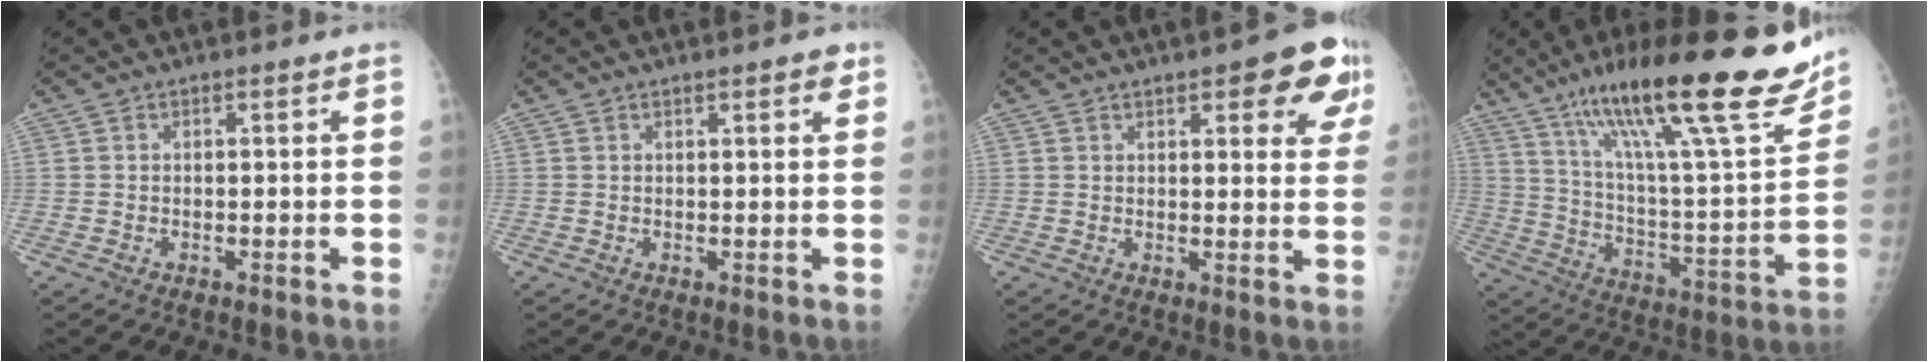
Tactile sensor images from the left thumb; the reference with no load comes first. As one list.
[{"total": 2.2, "force": [1.4, 0.6, 1.6], "torque": [-0.016, -0.005, 0.016]}, {"total": 10.2, "force": [5.3, 3.7, 7.9], "torque": [-0.056, -0.016, 0.056]}, {"total": 31.2, "force": [18.4, 6.3, 24.4], "torque": [-0.328, -0.039, 0.287]}]